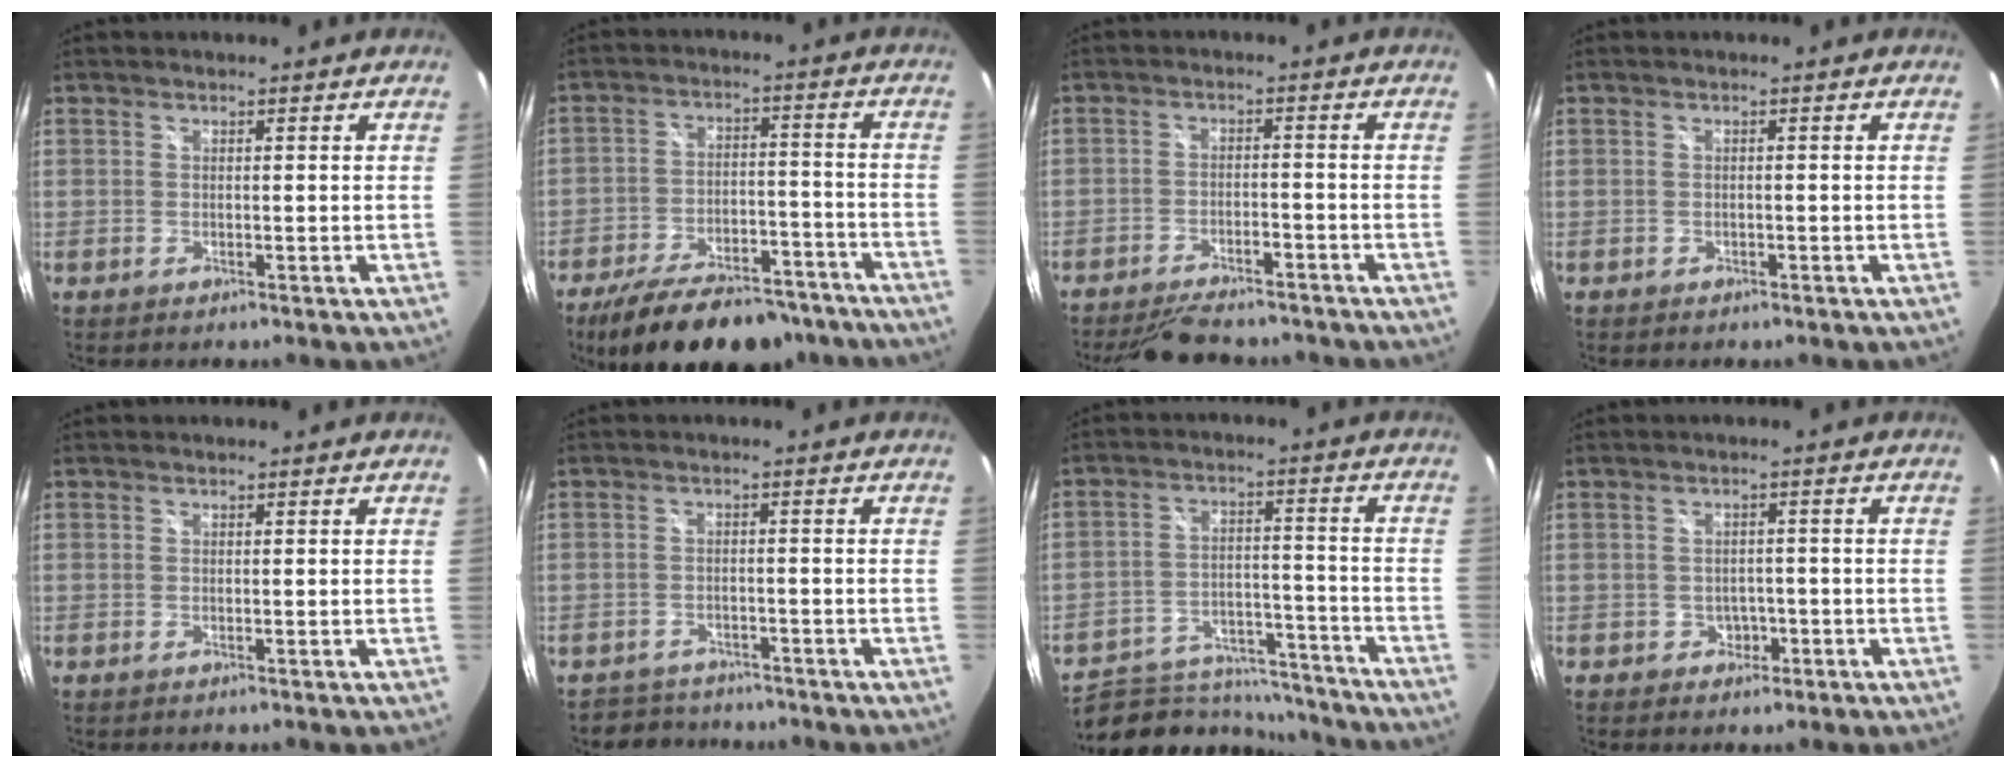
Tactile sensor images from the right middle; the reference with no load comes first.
{"total": 20.5, "force": [-16.6, 8.0, 9.0], "torque": [-0.172, 0.007, -0.228]}
{"total": 10.8, "force": [-9.2, 3.3, 4.6], "torque": [-0.103, -0.006, -0.133]}
{"total": 1.3, "force": [-0.8, 0.9, 0.3], "torque": [-0.009, -0.002, -0.011]}
{"total": 0.0}
{"total": 4.9, "force": [-4.3, 2.3, 0.0], "torque": [-0.014, 0.008, -0.071]}
{"total": 14.6, "force": [-12.7, 6.3, 3.6], "torque": [-0.080, 0.021, -0.177]}
{"total": 2.9, "force": [-1.2, 2.6, 0.5], "torque": [-0.011, 0.006, -0.012]}